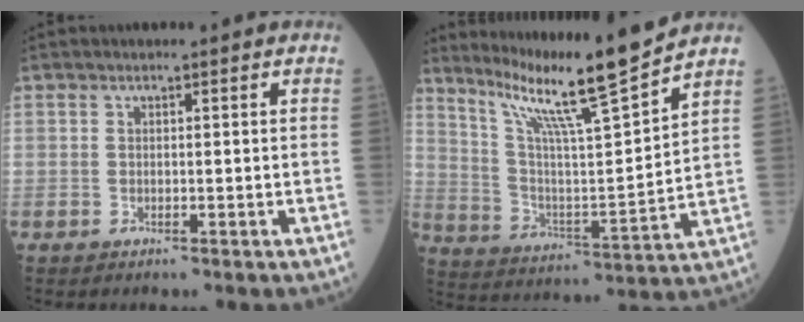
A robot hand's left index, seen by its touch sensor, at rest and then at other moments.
{"total": 15.6, "force": [12.9, -1.6, 8.7], "torque": [-0.157, -0.017, 0.223]}